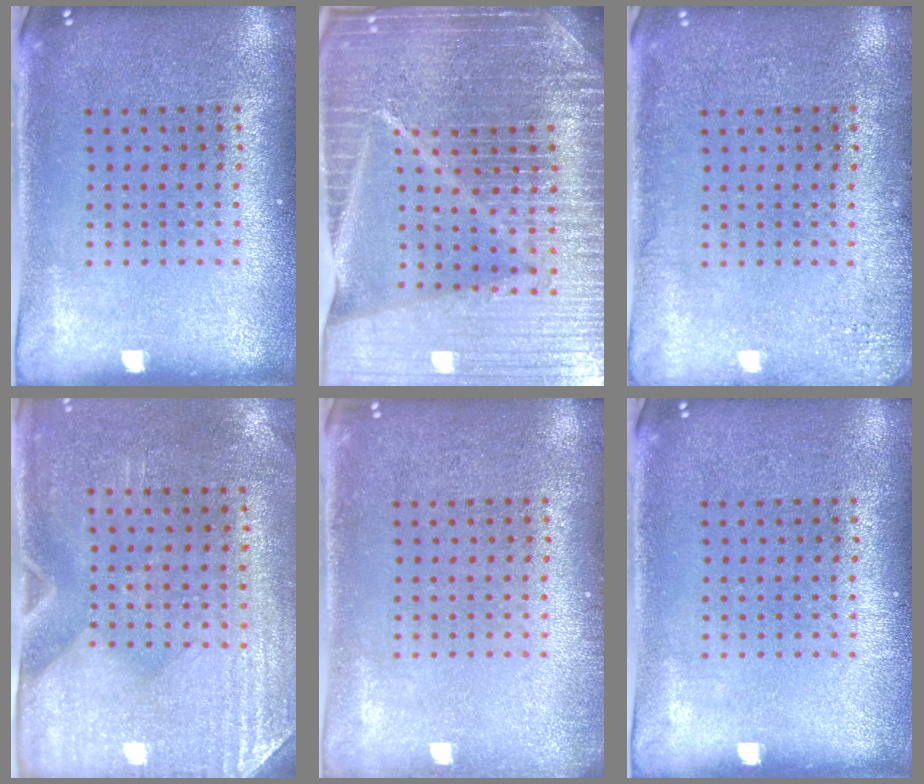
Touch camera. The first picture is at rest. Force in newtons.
{"total": 7.2, "press": 6.1, "slide": 3.7}
{"total": 1.8, "press": 1.8, "slide": 0.3}
{"total": 2.9, "press": 2.5, "slide": 1.4}
{"total": 0.8, "press": 0.8, "slide": 0.0}
{"total": 0.0}